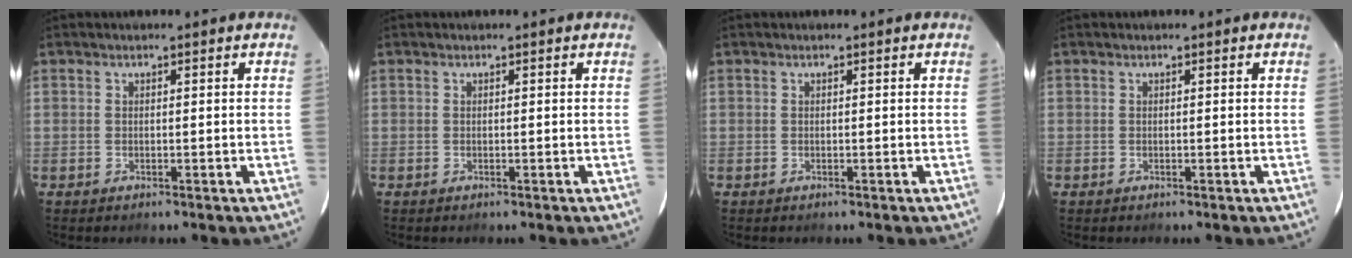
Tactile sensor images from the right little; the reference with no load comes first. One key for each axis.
{"total": 0.0}
{"total": 0.0}
{"total": 0.0}